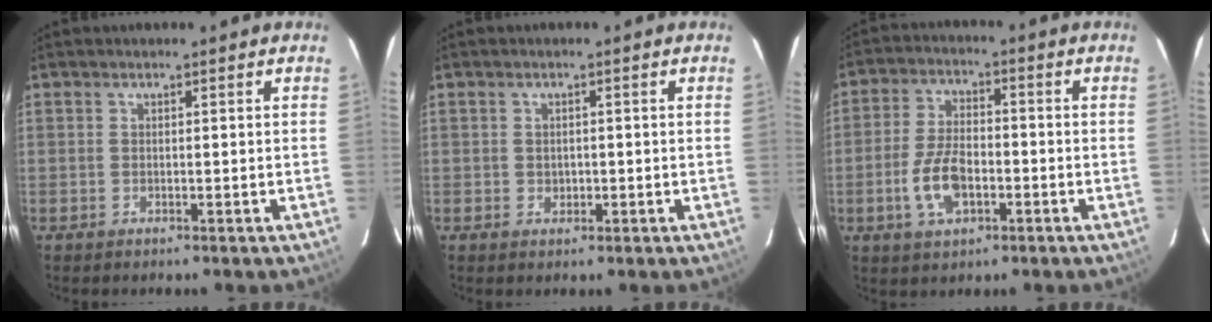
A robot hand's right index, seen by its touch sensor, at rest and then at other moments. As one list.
[{"total": 1.5, "force": [-0.2, 1.4, 0.5], "torque": [-0.003, 0.000, -0.001]}, {"total": 9.0, "force": [-3.0, 4.7, 7.1], "torque": [-0.150, 0.003, -0.051]}]